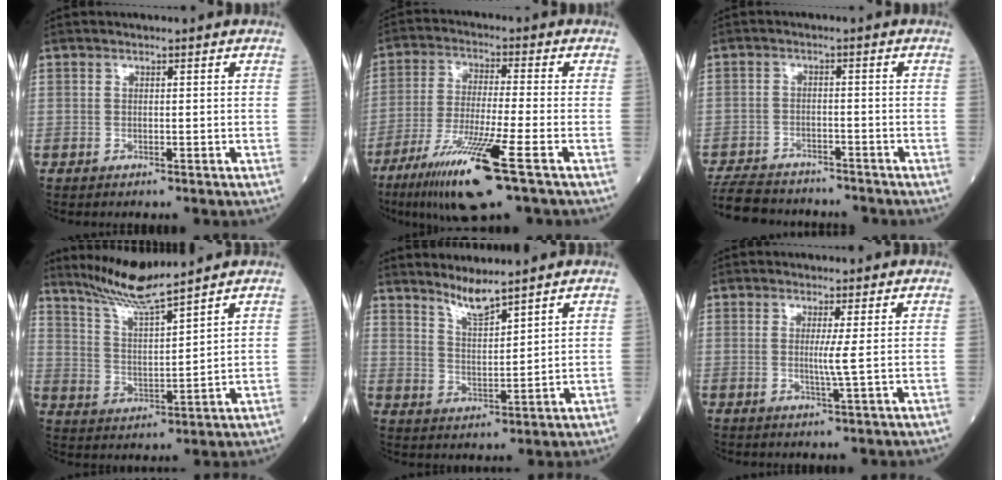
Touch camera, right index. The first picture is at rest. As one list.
[{"total": 14.0, "force": [-7.6, -0.1, 11.7], "torque": [-0.235, -0.038, -0.138]}, {"total": 11.5, "force": [-10.3, 3.9, 3.4], "torque": [-0.074, 0.001, -0.156]}, {"total": 8.3, "force": [7.5, -1.2, 3.2], "torque": [-0.072, -0.011, 0.151]}, {"total": 4.7, "force": [4.2, -0.3, 2.0], "torque": [-0.041, -0.014, 0.087]}, {"total": 2.1, "force": [0.2, -0.8, 1.9], "torque": [-0.041, -0.007, 0.003]}]